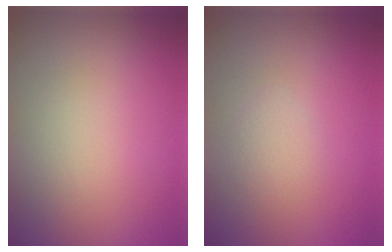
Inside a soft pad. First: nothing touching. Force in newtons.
{"total": 1.1, "press": 1.1, "slide": 0.0}